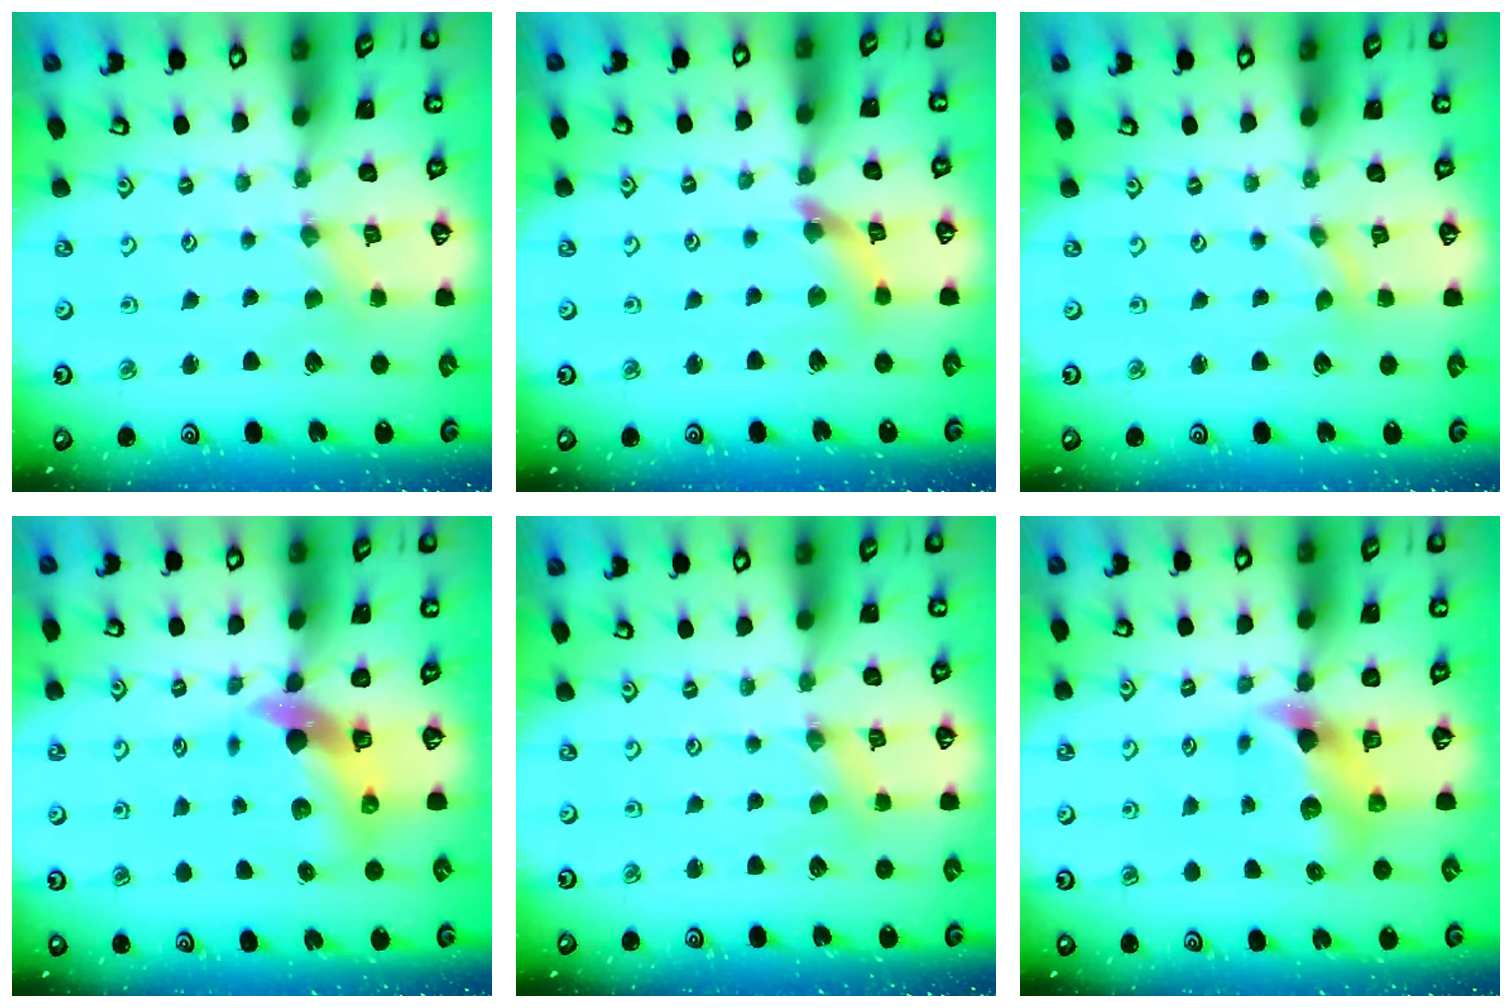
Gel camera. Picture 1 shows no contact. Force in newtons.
{"total": 7.5, "press": 7.5, "slide": 0.7}
{"total": 0.0}
{"total": 7.0, "press": 6.9, "slide": 1.2}
{"total": 1.1, "press": 1.1, "slide": 0.2}
{"total": 7.2, "press": 7.2, "slide": 0.9}